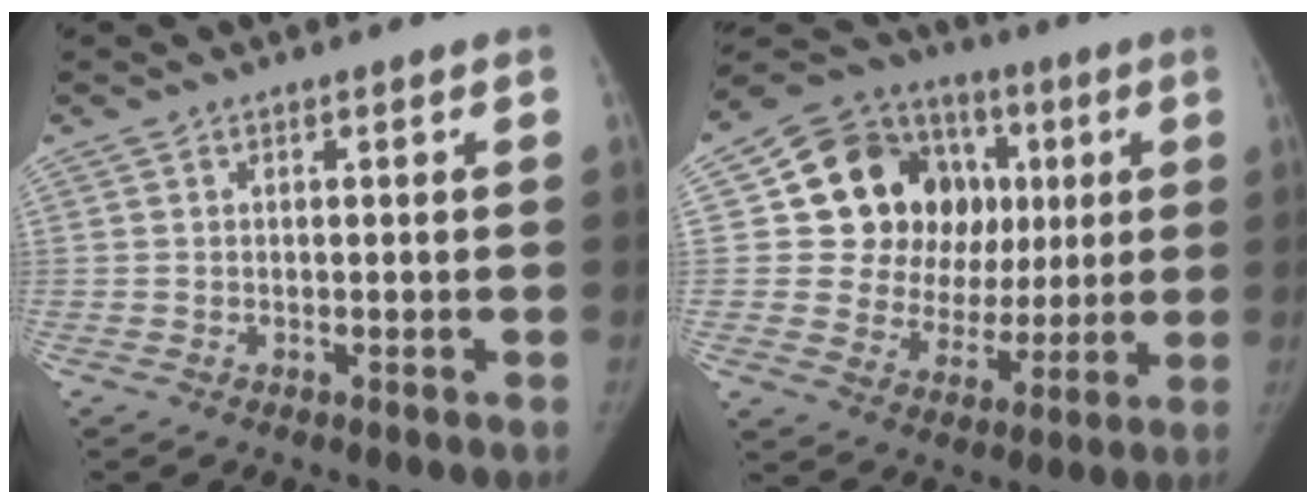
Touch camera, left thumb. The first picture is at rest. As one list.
[{"total": 22.0, "force": [4.7, 17.7, 12.2], "torque": [-0.128, 0.039, 0.094]}]